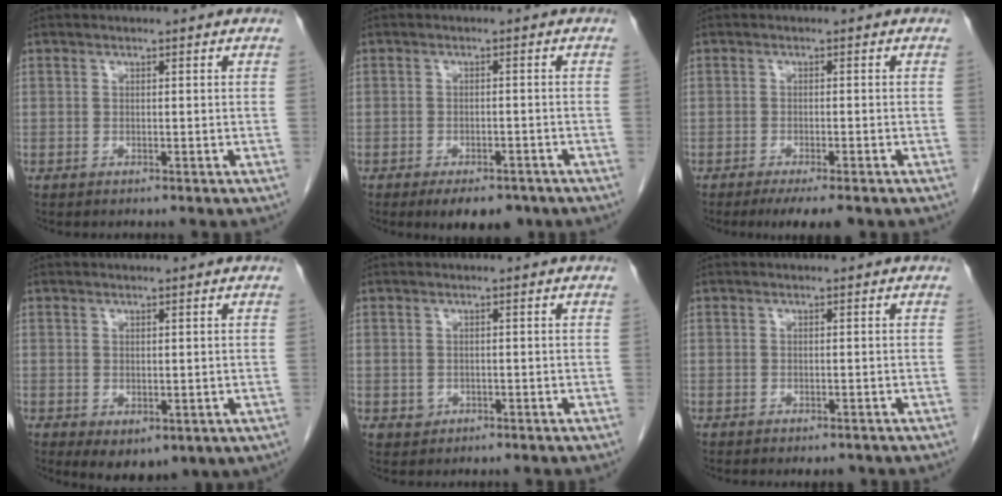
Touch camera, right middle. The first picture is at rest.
{"total": 6.8, "force": [-5.1, 3.0, 3.4], "torque": [-0.042, -0.001, -0.070]}
{"total": 5.4, "force": [-4.0, 0.8, 3.5], "torque": [-0.046, -0.012, -0.056]}
{"total": 5.6, "force": [-1.5, 3.2, 4.3], "torque": [-0.054, -0.012, -0.004]}
{"total": 1.3, "force": [-0.3, 1.2, 0.3], "torque": [-0.005, 0.003, 0.001]}
{"total": 1.5, "force": [-1.2, 0.6, 0.7], "torque": [-0.010, -0.004, -0.011]}